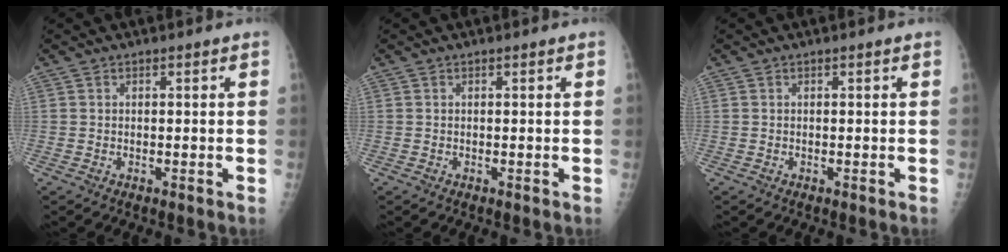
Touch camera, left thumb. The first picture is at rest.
{"total": 0.0}
{"total": 0.0}